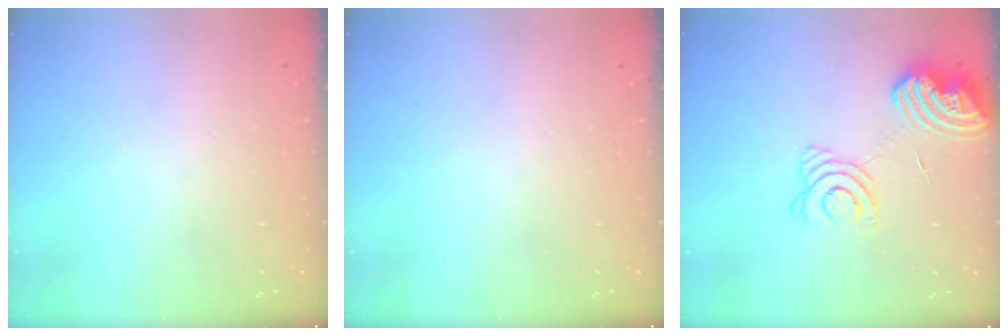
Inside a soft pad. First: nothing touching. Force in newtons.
{"total": 0.0}
{"total": 14.4, "press": 14.3, "slide": 1.8}